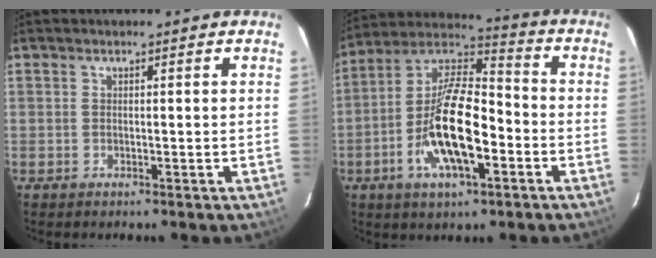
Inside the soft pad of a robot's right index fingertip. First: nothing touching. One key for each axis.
{"total": 16.7, "fx": -5.4, "fy": 6.3, "fz": 14.5, "tx": -0.283, "ty": -0.001, "tz": -0.103}